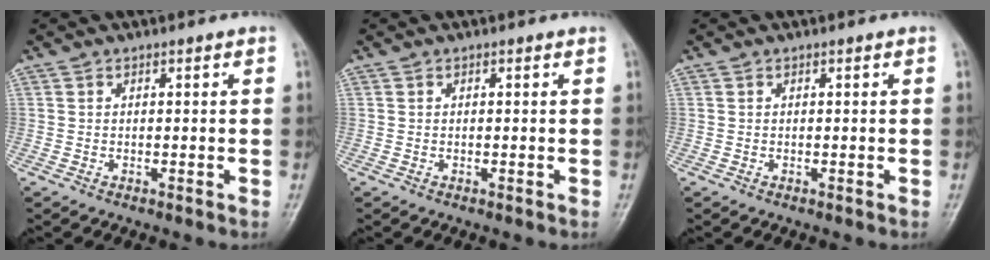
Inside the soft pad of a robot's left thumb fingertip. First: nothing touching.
{"total": 0.0}
{"total": 0.0}